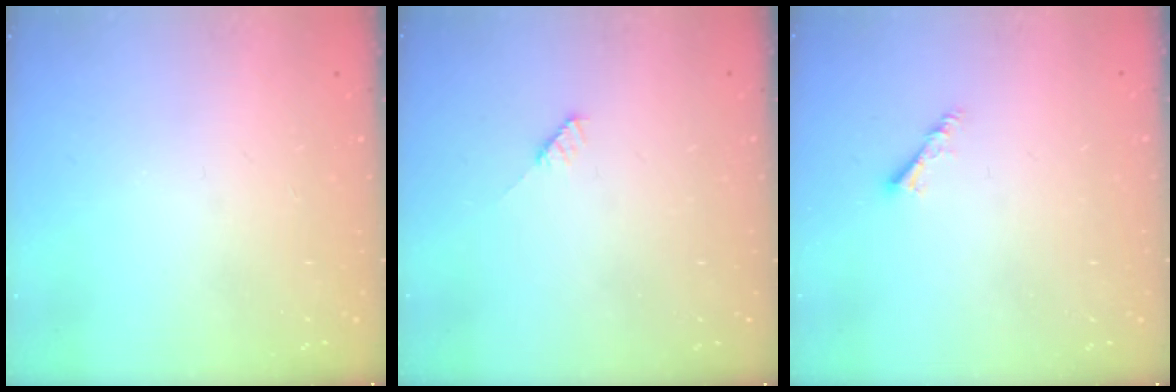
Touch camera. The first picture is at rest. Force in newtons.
{"total": 3.0, "press": 3.0, "slide": 0.2}
{"total": 3.0, "press": 2.9, "slide": 0.6}